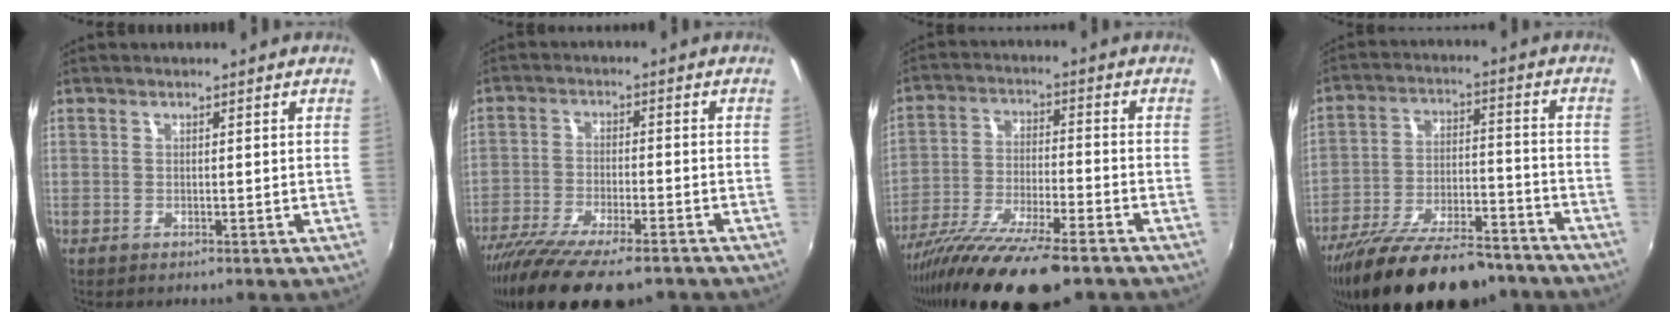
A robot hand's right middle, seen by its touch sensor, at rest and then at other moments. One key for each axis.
{"total": 16.6, "fx": -12.9, "fy": 4.1, "fz": 9.7, "tx": -0.197, "ty": -0.052, "tz": -0.213}
{"total": 17.8, "fx": -13.5, "fy": 2.6, "fz": 11.2, "tx": -0.218, "ty": -0.055, "tz": -0.238}
{"total": 22.3, "fx": -17.9, "fy": 6.9, "fz": 11.3, "tx": -0.204, "ty": -0.025, "tz": -0.267}